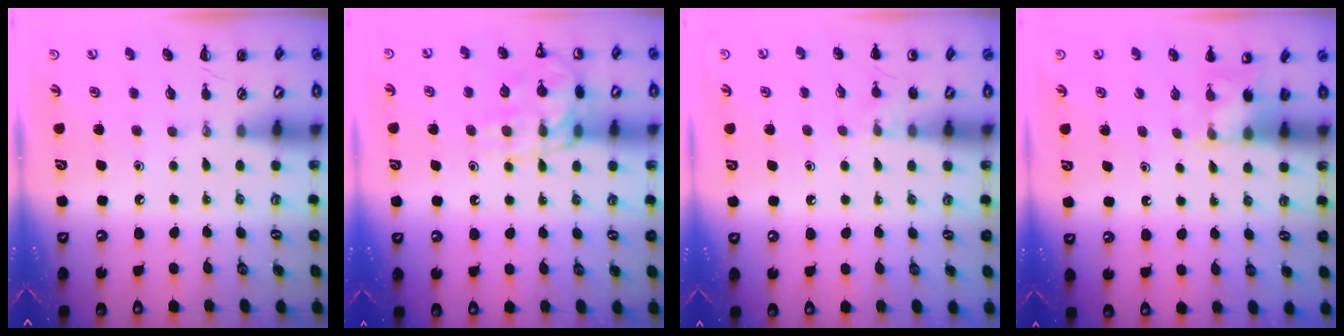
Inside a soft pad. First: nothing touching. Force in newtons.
{"total": 14.2, "press": 14.1, "slide": 2.0}
{"total": 5.9, "press": 5.5, "slide": 2.0}
{"total": 4.8, "press": 4.7, "slide": 1.3}